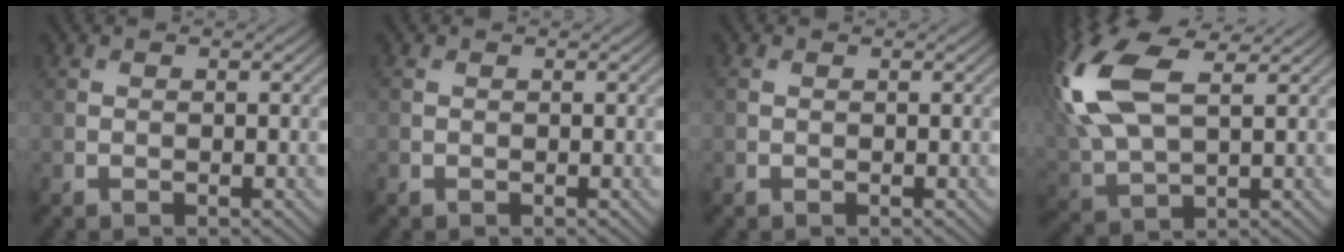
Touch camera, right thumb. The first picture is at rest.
{"total": 0.0}
{"total": 0.6, "force": [0.2, 0.3, 0.5], "torque": [-0.013, 0.003, 0.003]}
{"total": 14.8, "force": [5.1, 7.5, 11.7], "torque": [-0.305, 0.014, 0.101]}